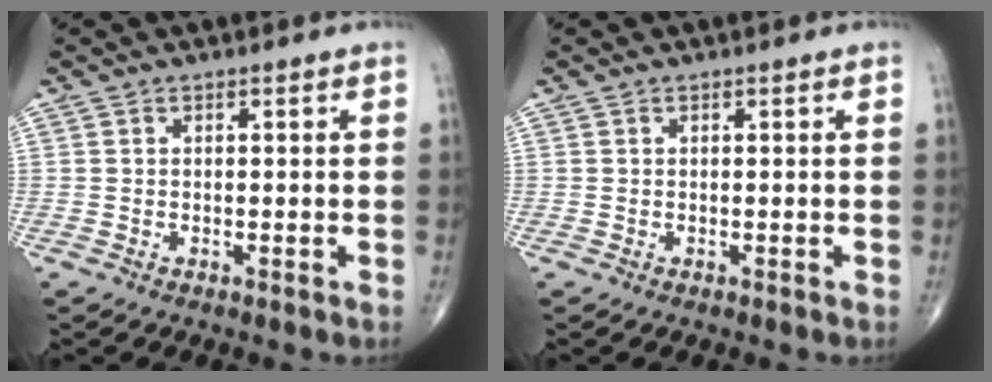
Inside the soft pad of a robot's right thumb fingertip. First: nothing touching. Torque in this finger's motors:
{"motor_torque": [0.13, 0.03, 0.08, 0.15, -0.02]}